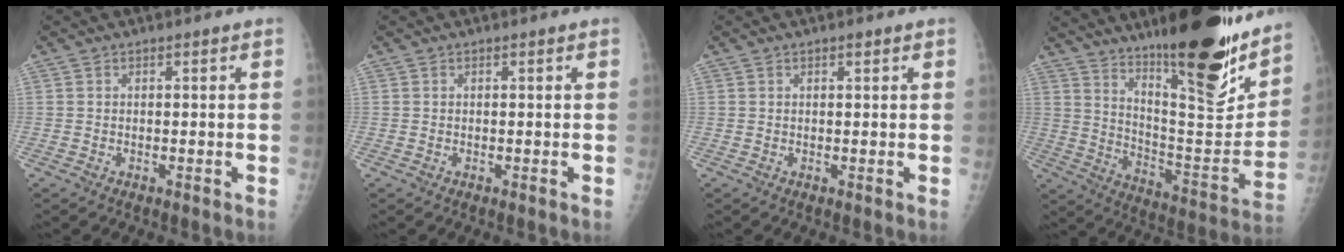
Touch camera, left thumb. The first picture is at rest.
{"total": 0.0}
{"total": 0.9, "force": [0.6, 0.3, 0.6], "torque": [-0.008, -0.002, 0.010]}
{"total": 25.5, "force": [17.2, 5.9, 17.9], "torque": [-0.239, -0.097, 0.278]}